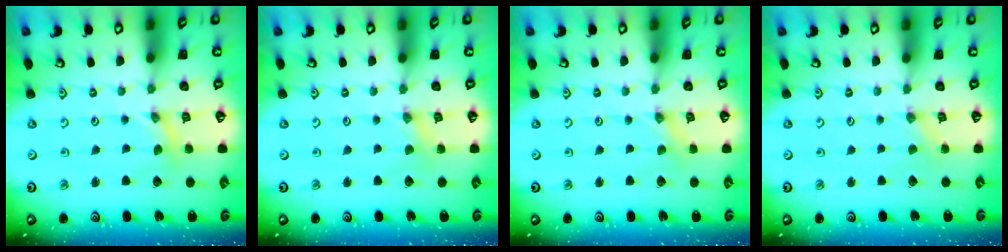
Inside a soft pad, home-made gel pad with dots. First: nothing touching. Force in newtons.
{"total": 0.7, "press": 0.7, "slide": 0.1}
{"total": 0.6, "press": 0.6, "slide": 0.1}
{"total": 0.0}